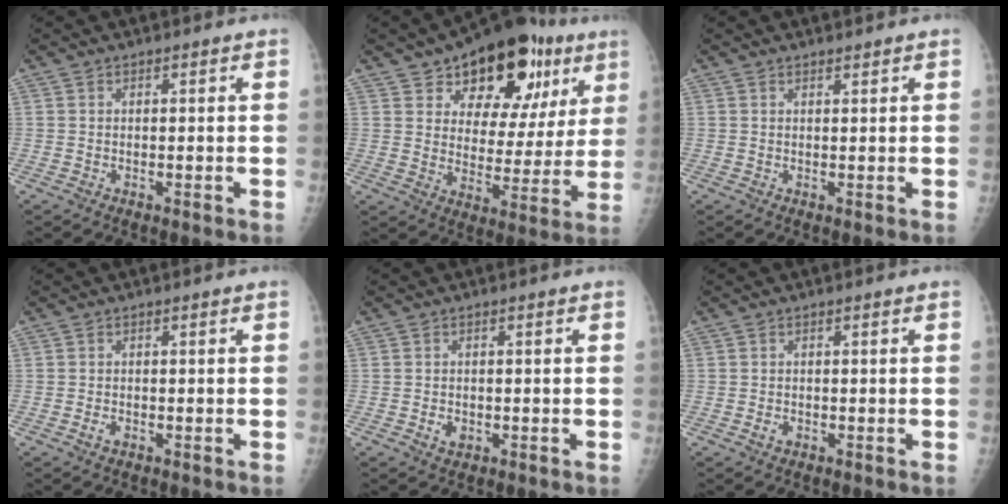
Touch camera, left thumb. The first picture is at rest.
{"total": 21.6, "force": [11.4, 12.0, 13.9], "torque": [-0.145, -0.021, 0.166]}
{"total": 0.7, "force": [0.7, 0.1, 0.2], "torque": [-0.003, -0.006, 0.012]}
{"total": 1.1, "force": [-0.5, 0.7, 0.7], "torque": [-0.013, 0.001, -0.010]}
{"total": 2.0, "force": [-0.6, 1.5, 1.2], "torque": [-0.013, 0.002, -0.005]}
{"total": 1.2, "force": [-0.4, 0.9, 0.7], "torque": [-0.009, 0.001, -0.007]}